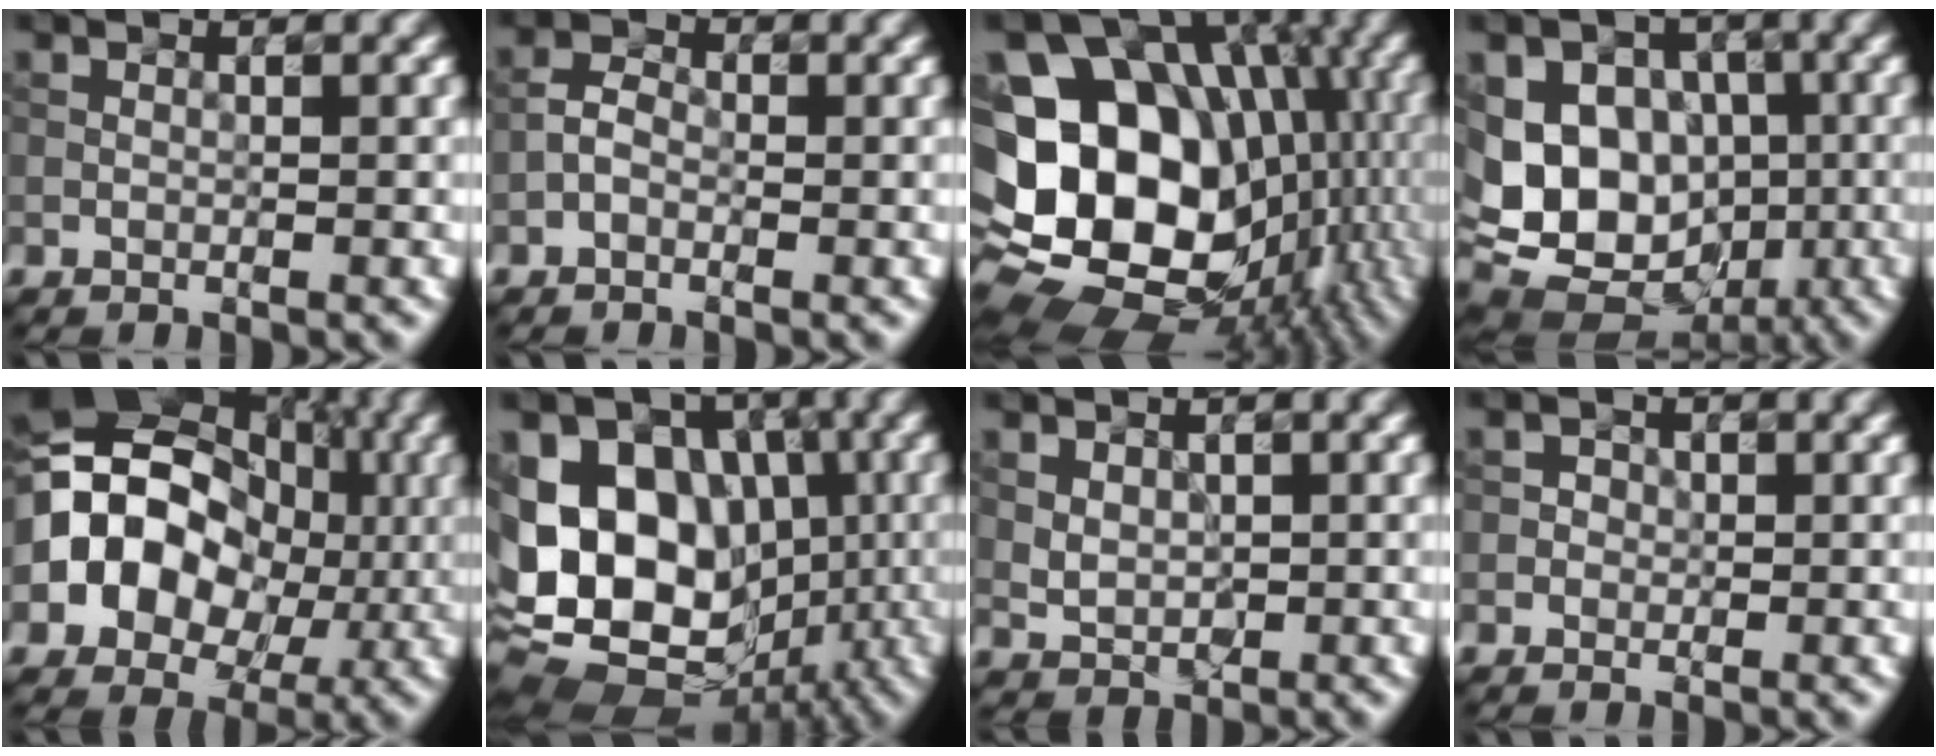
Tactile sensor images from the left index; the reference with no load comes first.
{"total": 1.4, "force": [-0.7, 0.9, 0.9], "torque": [-0.017, 0.010, -0.020]}
{"total": 19.9, "force": [-2.0, 15.6, 12.2], "torque": [-0.195, -0.010, -0.004]}
{"total": 13.1, "force": [-0.6, 10.5, 7.7], "torque": [-0.119, 0.023, -0.029]}
{"total": 12.8, "force": [0.1, 10.1, 7.9], "torque": [-0.130, 0.014, -0.015]}
{"total": 15.1, "force": [-1.6, 11.8, 9.2], "torque": [-0.149, 0.013, -0.031]}
{"total": 2.0, "force": [0.9, 1.5, 1.0], "torque": [-0.021, -0.001, 0.020]}
{"total": 0.9, "force": [0.1, 0.9, 0.3], "torque": [0.001, 0.003, -0.003]}